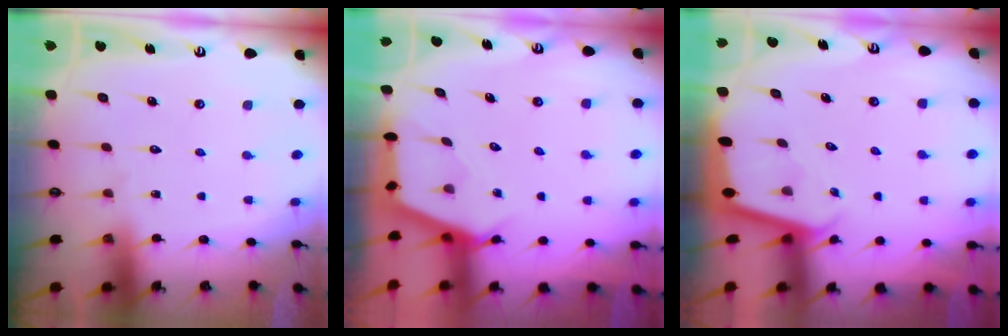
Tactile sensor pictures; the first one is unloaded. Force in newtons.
{"total": 2.8, "press": 2.7, "slide": 0.4}
{"total": 1.8, "press": 1.8, "slide": 0.0}